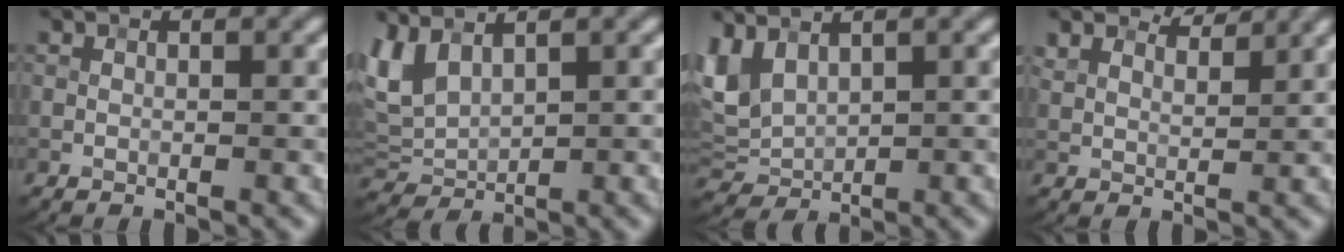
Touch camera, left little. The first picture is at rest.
{"total": 3.4, "force": [1.8, 1.9, 2.1], "torque": [-0.054, 0.002, 0.041]}
{"total": 3.7, "force": [2.0, 2.2, 2.3], "torque": [-0.059, 0.003, 0.044]}
{"total": 3.6, "force": [3.5, 0.7, 0.9], "torque": [-0.030, 0.005, 0.056]}